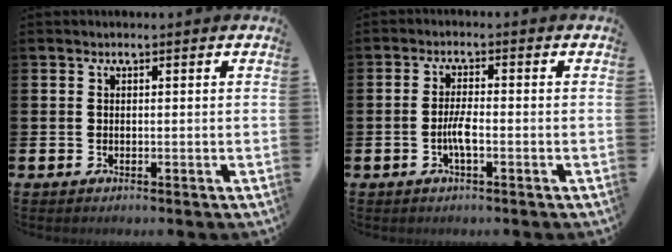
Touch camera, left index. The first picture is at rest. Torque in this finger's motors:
{"motor_torque": [0.17, 0.12, 0.06, 0.11]}